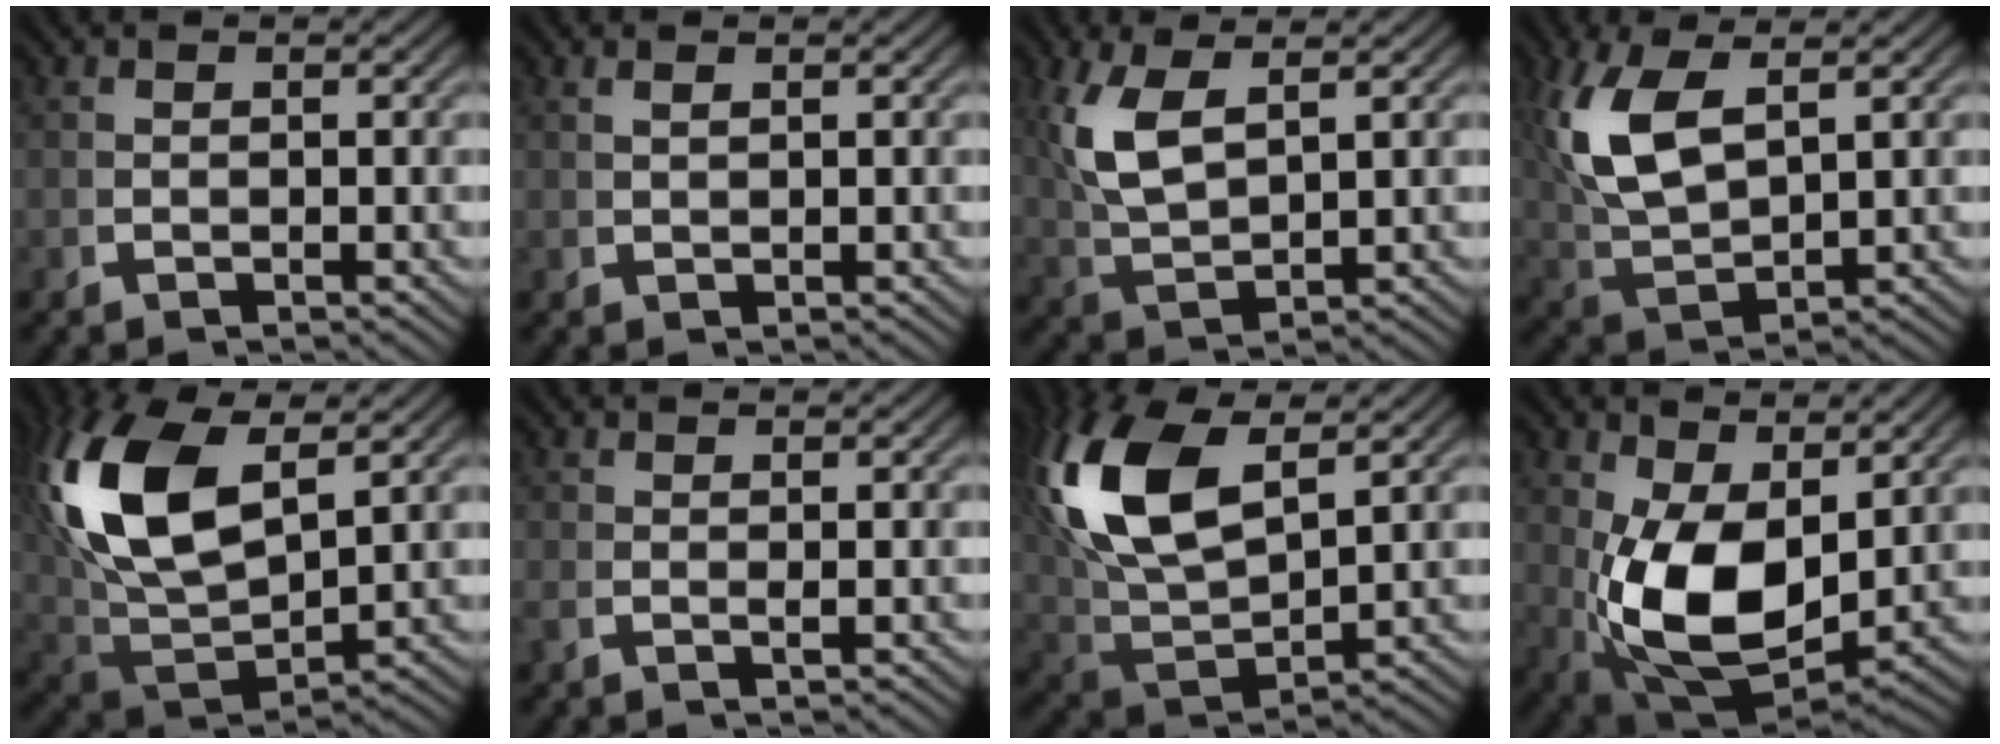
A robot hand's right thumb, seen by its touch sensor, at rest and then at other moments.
{"total": 0.9, "force": [0.8, -0.4, 0.3], "torque": [-0.005, 0.005, 0.020]}
{"total": 5.8, "force": [1.8, 3.1, 4.5], "torque": [-0.123, -0.012, 0.055]}
{"total": 7.5, "force": [1.9, 4.3, 5.8], "torque": [-0.159, -0.011, 0.053]}
{"total": 12.4, "force": [2.1, 7.3, 9.8], "torque": [-0.250, -0.032, 0.059]}
{"total": 1.0, "force": [0.3, 0.6, 0.8], "torque": [-0.024, 0.000, 0.005]}
{"total": 11.4, "force": [2.6, 6.5, 9.0], "torque": [-0.227, -0.020, 0.063]}
{"total": 11.1, "force": [0.1, 6.5, 9.0], "torque": [-0.210, -0.065, 0.041]}